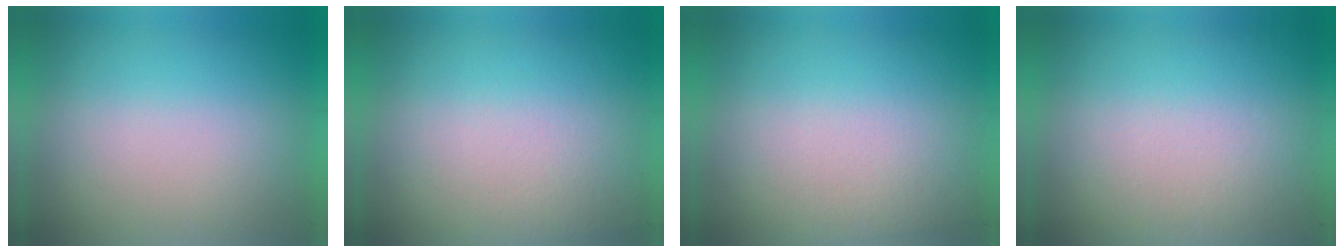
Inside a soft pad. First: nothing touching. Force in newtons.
{"total": 3.1}
{"total": 2.1}
{"total": 2.7}